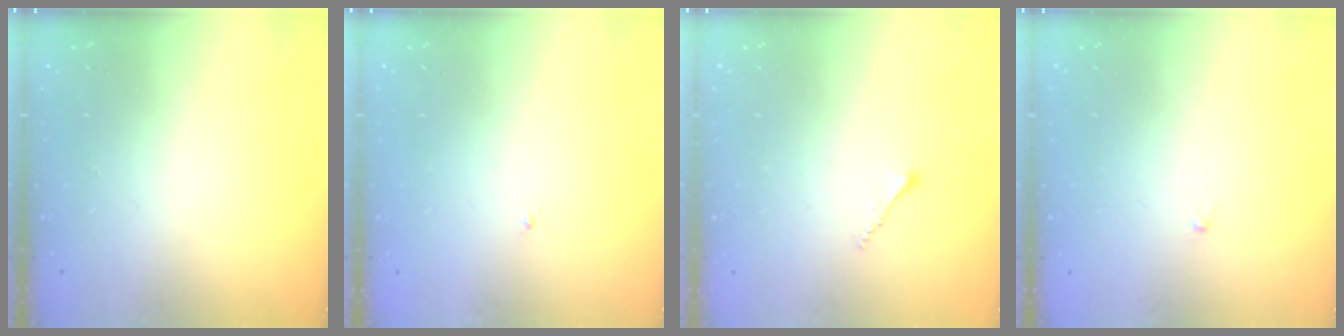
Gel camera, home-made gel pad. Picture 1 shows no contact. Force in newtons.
{"total": 0.8, "press": 0.7, "slide": 0.3}
{"total": 1.2, "press": 1.1, "slide": 0.4}
{"total": 0.0}